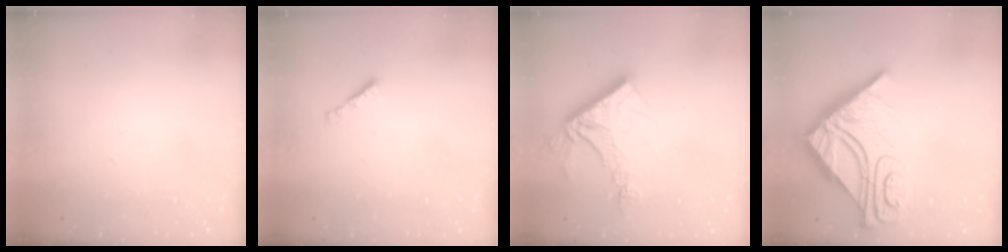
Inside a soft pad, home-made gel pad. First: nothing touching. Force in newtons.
{"total": 1.8, "press": 1.7, "slide": 0.6}
{"total": 11.6, "press": 11.5, "slide": 1.1}
{"total": 18.5, "press": 18.4, "slide": 2.0}